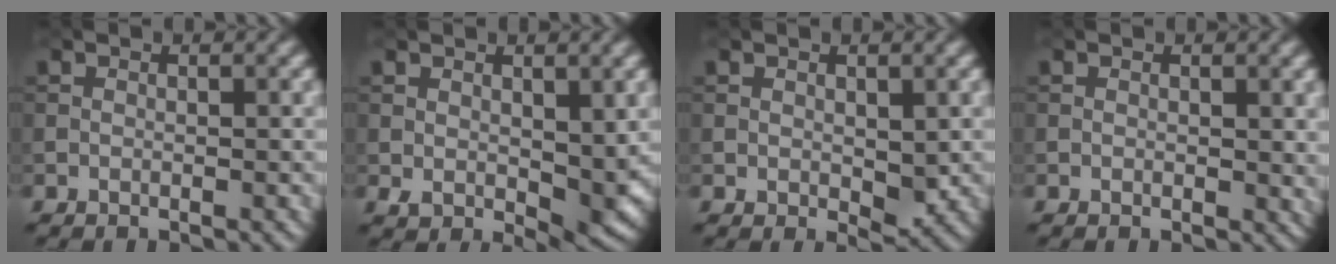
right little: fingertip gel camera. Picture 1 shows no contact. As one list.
[{"total": 3.7, "force": [0.9, 2.0, 2.9], "torque": [-0.053, -0.005, 0.019]}, {"total": 2.2, "force": [0.4, 1.3, 1.7], "torque": [-0.024, -0.006, 0.013]}, {"total": 0.7, "force": [0.7, 0.1, 0.0], "torque": [0.005, 0.007, 0.011]}]